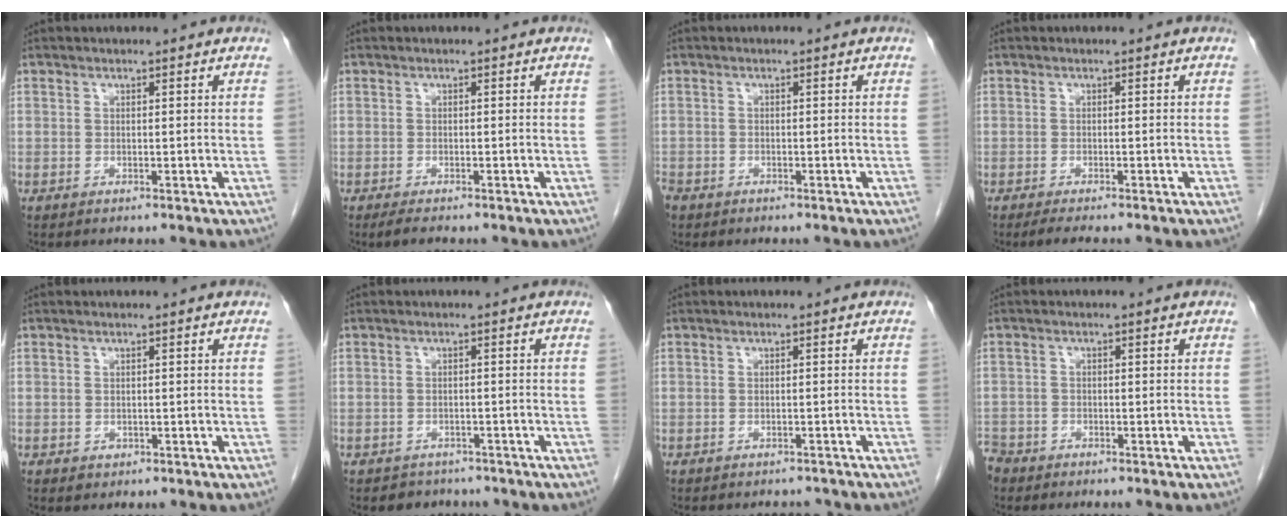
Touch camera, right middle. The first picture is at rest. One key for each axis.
{"total": 1.7, "fx": -1.4, "fy": 0.2, "fz": 1.0, "tx": -0.024, "ty": -0.005, "tz": -0.023}
{"total": 2.8, "fx": -2.0, "fy": 1.8, "fz": 0.8, "tx": -0.025, "ty": -0.002, "tz": -0.039}
{"total": 2.7, "fx": -2.2, "fy": 0.1, "fz": 1.5, "tx": -0.026, "ty": -0.006, "tz": -0.032}
{"total": 0.8, "fx": -0.4, "fy": 0.7, "fz": 0.3, "tx": -0.005, "ty": 0.001, "tz": -0.001}
{"total": 3.4, "fx": -2.8, "fy": 1.9, "fz": -0.1, "tx": -0.007, "ty": 0.007, "tz": -0.037}
{"total": 3.9, "fx": -3.6, "fy": 1.4, "fz": 0.6, "tx": -0.007, "ty": 0.000, "tz": -0.043}
{"total": 3.8, "fx": -3.2, "fy": 2.0, "fz": 0.3, "tx": -0.009, "ty": -0.001, "tz": -0.065}